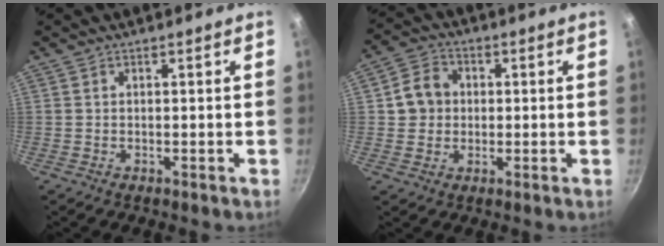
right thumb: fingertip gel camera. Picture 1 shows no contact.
{"total": 6.8, "force": [0.6, 6.1, 3.1], "torque": [-0.024, 0.012, -0.001]}